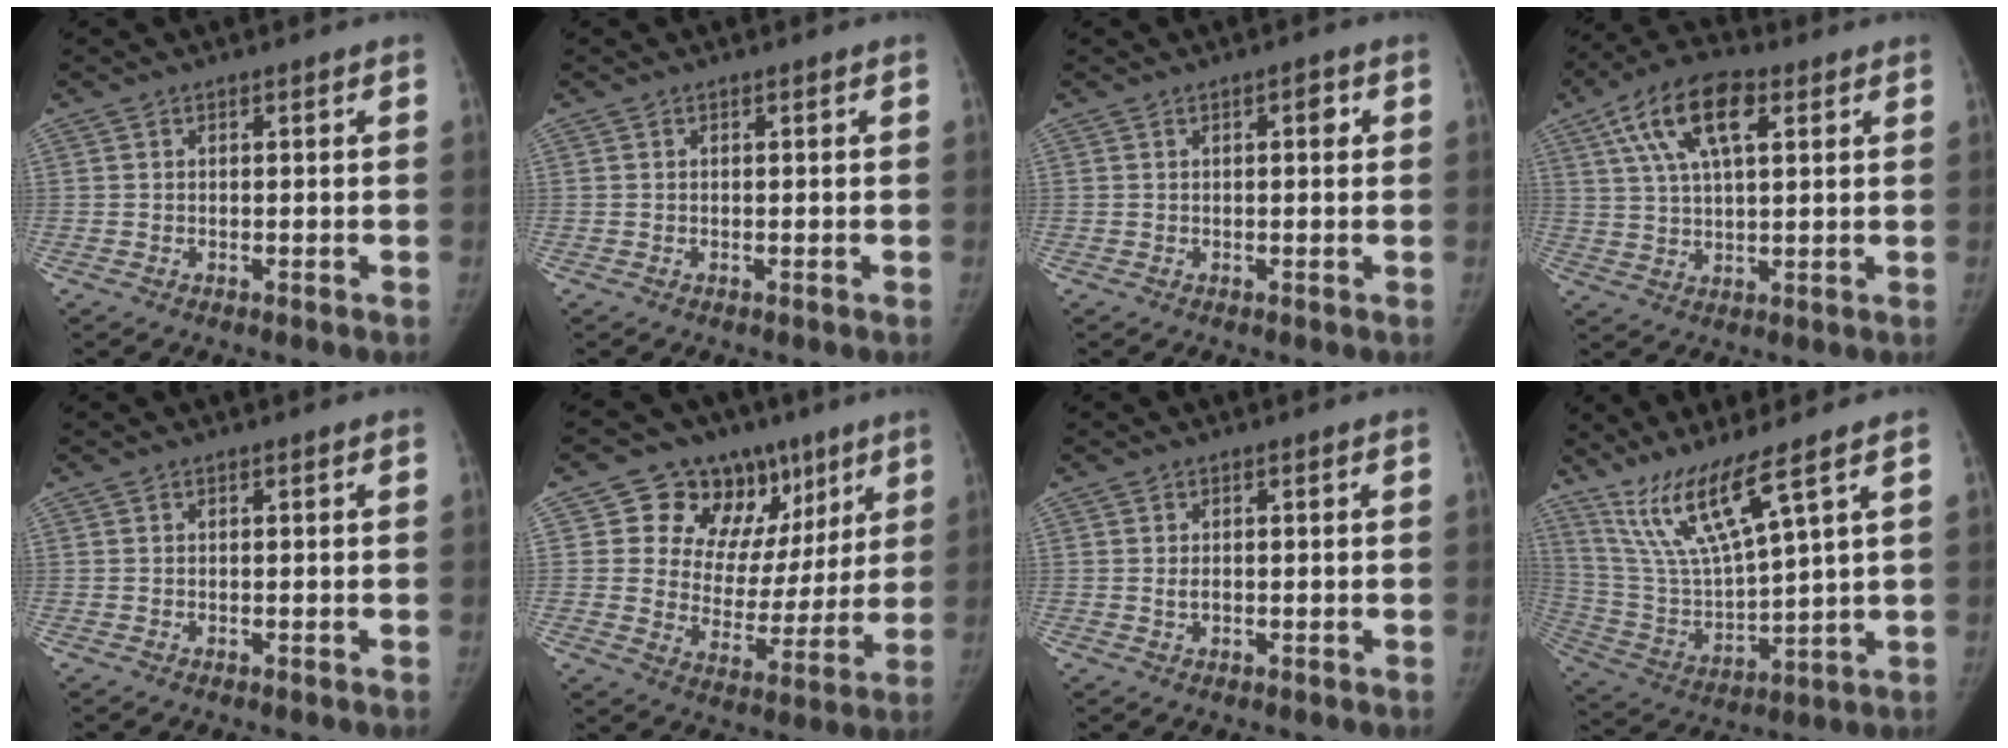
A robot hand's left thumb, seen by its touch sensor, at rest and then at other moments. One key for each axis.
{"total": 0.0}
{"total": 2.0, "fx": 0.5, "fy": 0.9, "fz": 1.7, "tx": -0.017, "ty": 0.004, "tz": 0.004}
{"total": 13.4, "fx": 5.5, "fy": 6.0, "fz": 10.7, "tx": -0.189, "ty": 0.009, "tz": 0.091}
{"total": 0.0}
{"total": 17.9, "fx": 9.6, "fy": 13.3, "fz": 7.2, "tx": -0.035, "ty": -0.017, "tz": 0.145}
{"total": 1.3, "fx": 0.0, "fy": 0.8, "fz": 1.0, "tx": -0.015, "ty": 0.003, "tz": 0.000}
{"total": 13.2, "fx": 8.9, "fy": 0.6, "fz": 9.7, "tx": -0.198, "ty": -0.051, "tz": 0.193}